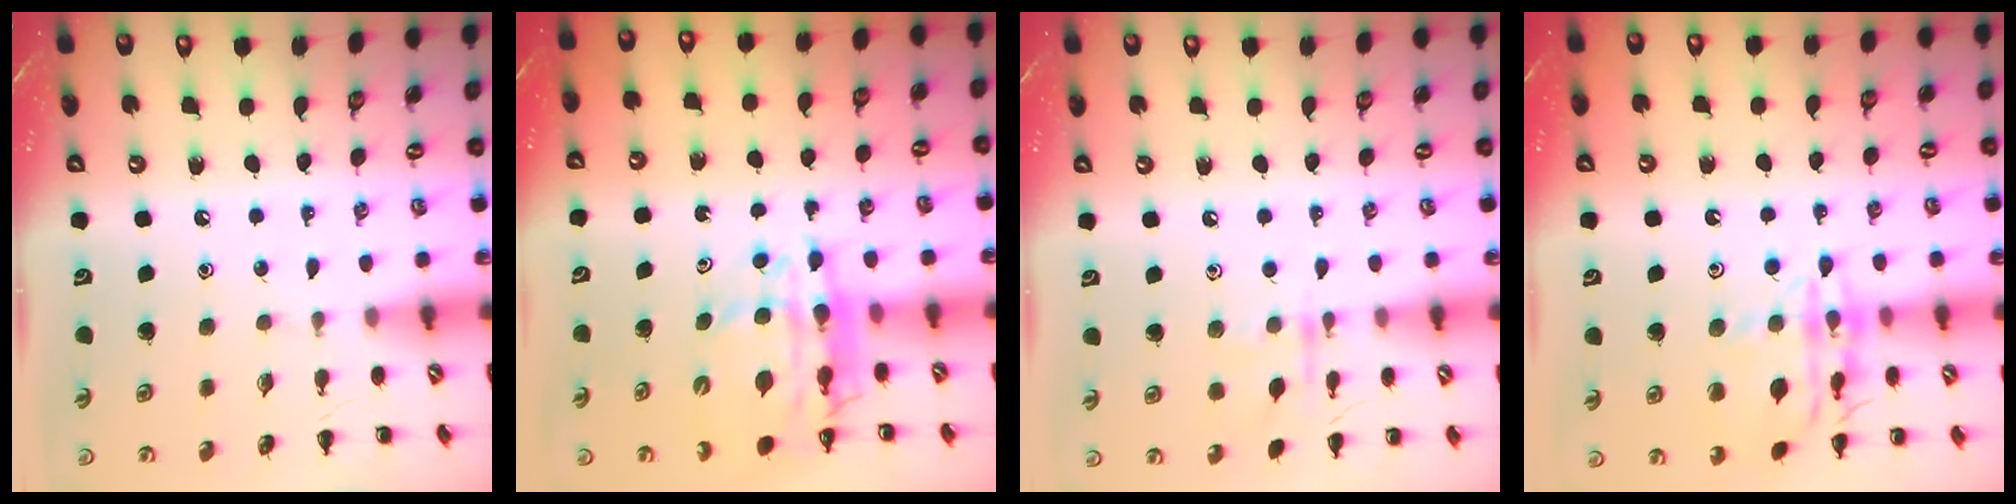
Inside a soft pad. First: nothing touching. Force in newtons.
{"total": 13.5, "press": 12.9, "slide": 3.8}
{"total": 7.4, "press": 7.3, "slide": 1.4}
{"total": 14.8, "press": 14.8, "slide": 0.9}